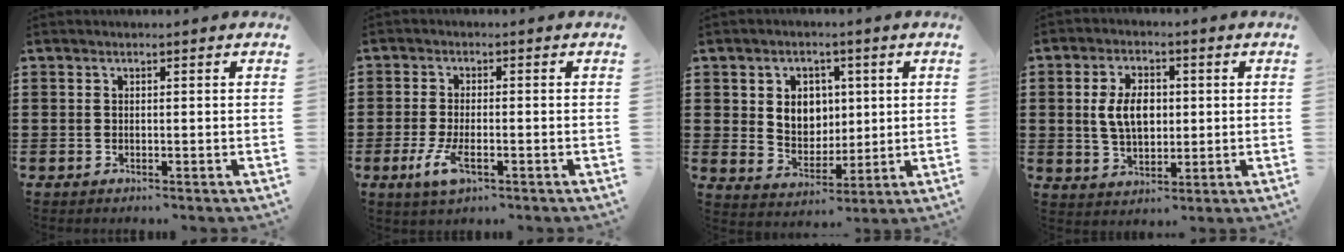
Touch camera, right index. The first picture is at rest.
{"total": 4.5, "force": [-1.6, 1.6, 3.9], "torque": [-0.094, -0.013, -0.035]}
{"total": 5.5, "force": [1.5, 4.9, 2.1], "torque": [-0.047, 0.009, 0.022]}
{"total": 6.6, "force": [0.5, 4.0, 5.2], "torque": [-0.114, 0.006, 0.002]}